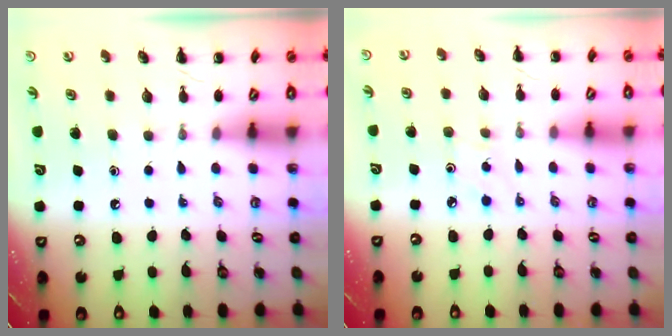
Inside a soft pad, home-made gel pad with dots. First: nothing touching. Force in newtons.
{"total": 2.1, "press": 2.0, "slide": 0.7}